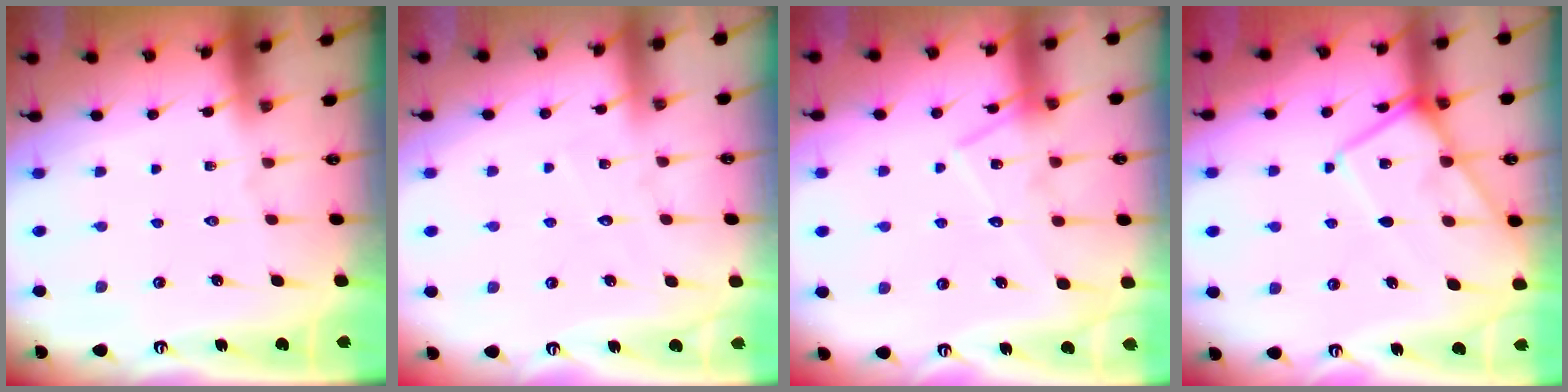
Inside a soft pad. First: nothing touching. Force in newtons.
{"total": 3.6, "press": 3.6, "slide": 0.4}
{"total": 13.5, "press": 13.5, "slide": 1.0}
{"total": 10.7, "press": 10.7, "slide": 1.2}